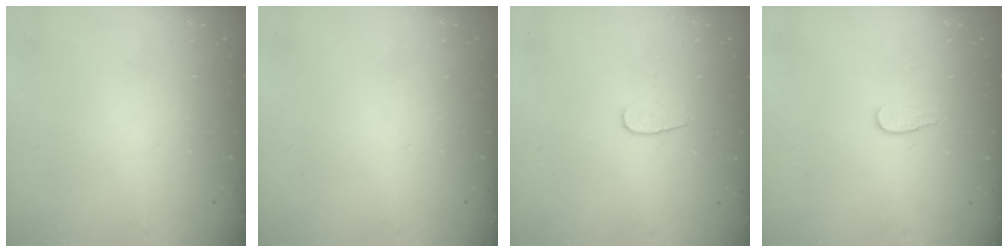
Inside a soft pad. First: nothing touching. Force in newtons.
{"total": 0.0}
{"total": 5.0, "press": 5.0, "slide": 0.5}
{"total": 6.2, "press": 6.1, "slide": 0.5}